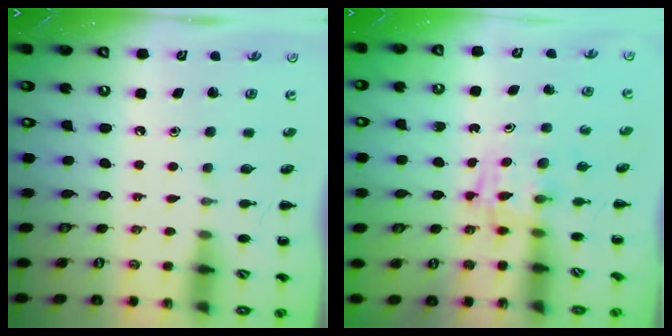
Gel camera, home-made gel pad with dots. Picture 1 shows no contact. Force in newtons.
{"total": 4.0, "press": 3.9, "slide": 0.5}